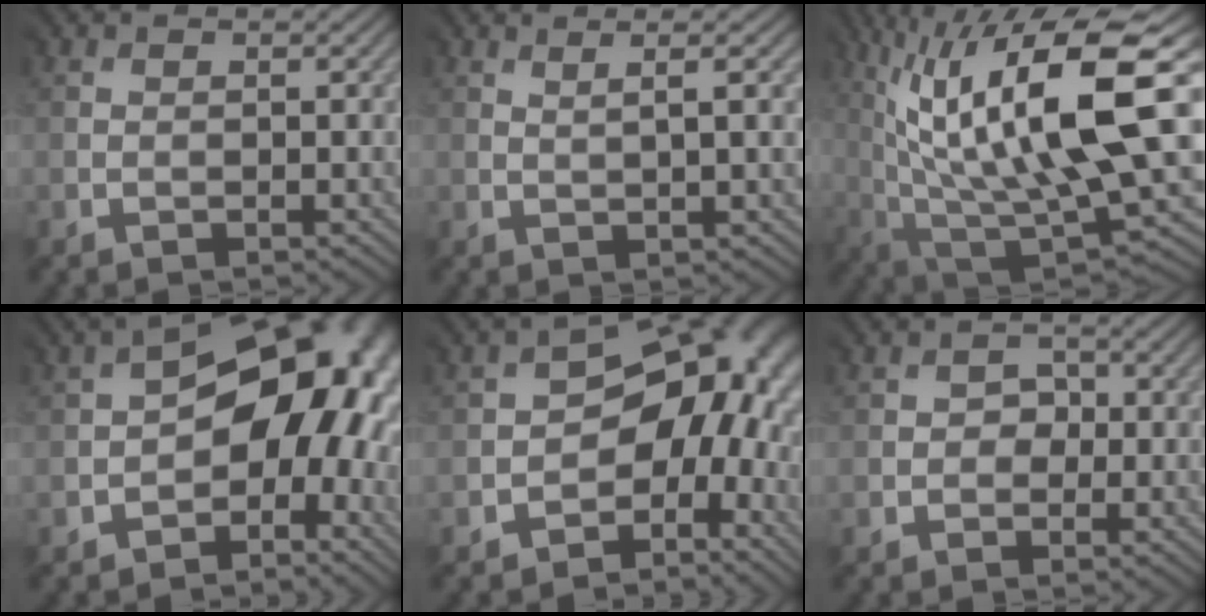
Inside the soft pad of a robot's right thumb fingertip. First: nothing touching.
{"total": 1.8, "force": [1.2, -0.4, 1.3], "torque": [-0.014, 0.015, 0.021]}
{"total": 16.3, "force": [4.5, 4.8, 14.9], "torque": [-0.259, 0.017, 0.091]}
{"total": 12.2, "force": [-1.3, 8.0, 9.2], "torque": [-0.102, 0.000, -0.020]}
{"total": 9.5, "force": [-2.7, 6.3, 6.6], "torque": [-0.063, 0.003, -0.048]}
{"total": 1.3, "force": [-0.4, 1.2, -0.4], "torque": [0.010, -0.003, -0.008]}